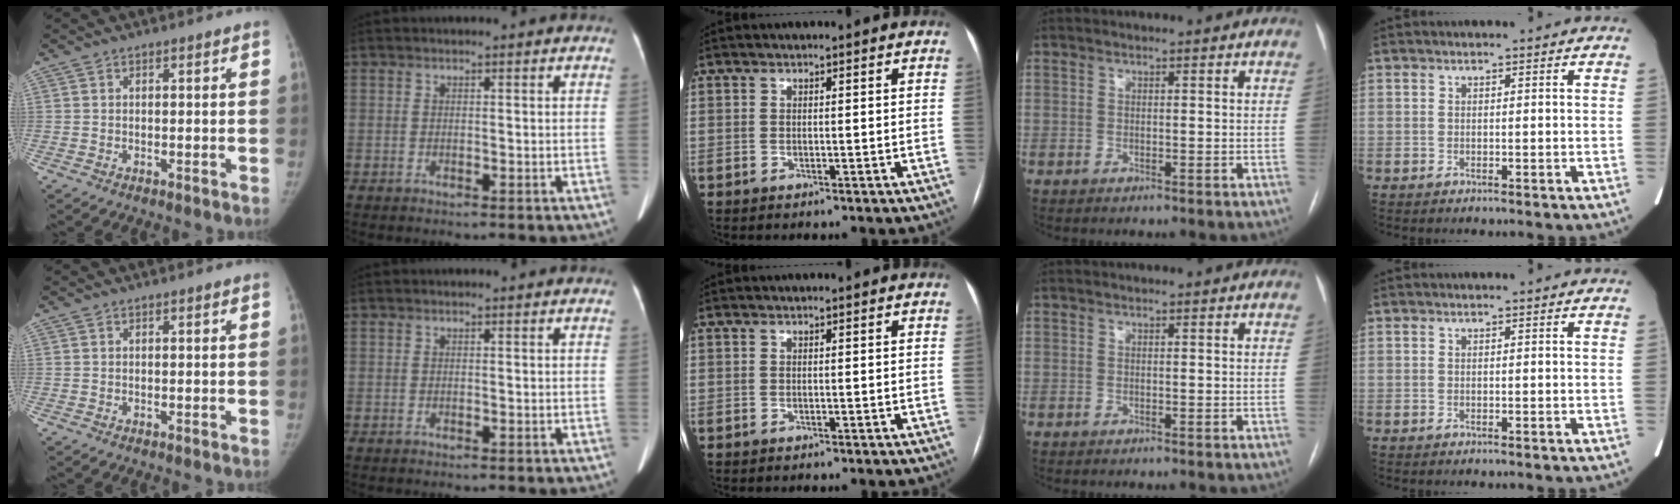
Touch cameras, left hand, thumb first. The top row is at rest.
{}